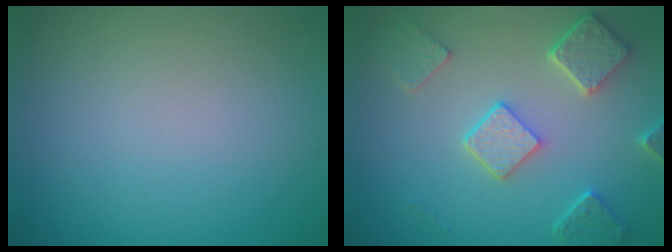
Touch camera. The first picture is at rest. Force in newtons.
{"total": 5.0, "press": 3.9, "slide": 3.1}